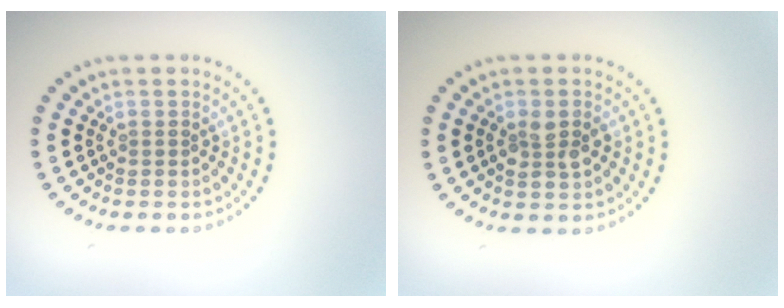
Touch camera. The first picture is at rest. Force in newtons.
{"total": 2.7, "press": 2.7, "slide": 0.3}